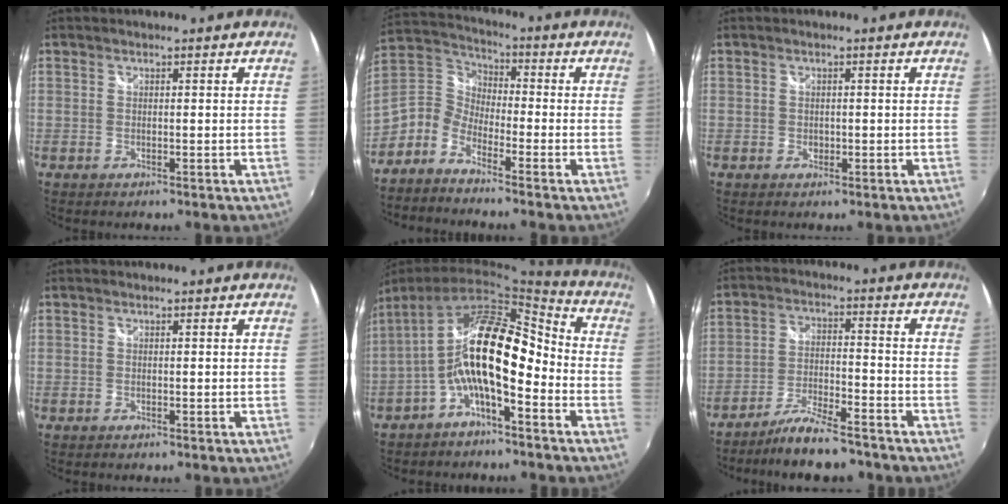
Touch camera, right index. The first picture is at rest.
{"total": 8.0, "force": [-3.7, 5.5, 4.4], "torque": [-0.106, 0.019, -0.095]}
{"total": 1.0, "force": [-0.2, 0.9, 0.3], "torque": [-0.003, -0.002, -0.003]}
{"total": 0.0}
{"total": 15.2, "force": [-3.1, 6.0, 13.6], "torque": [-0.248, 0.014, -0.060]}
{"total": 10.4, "force": [-9.0, 1.9, 4.9], "torque": [-0.109, -0.006, -0.151]}